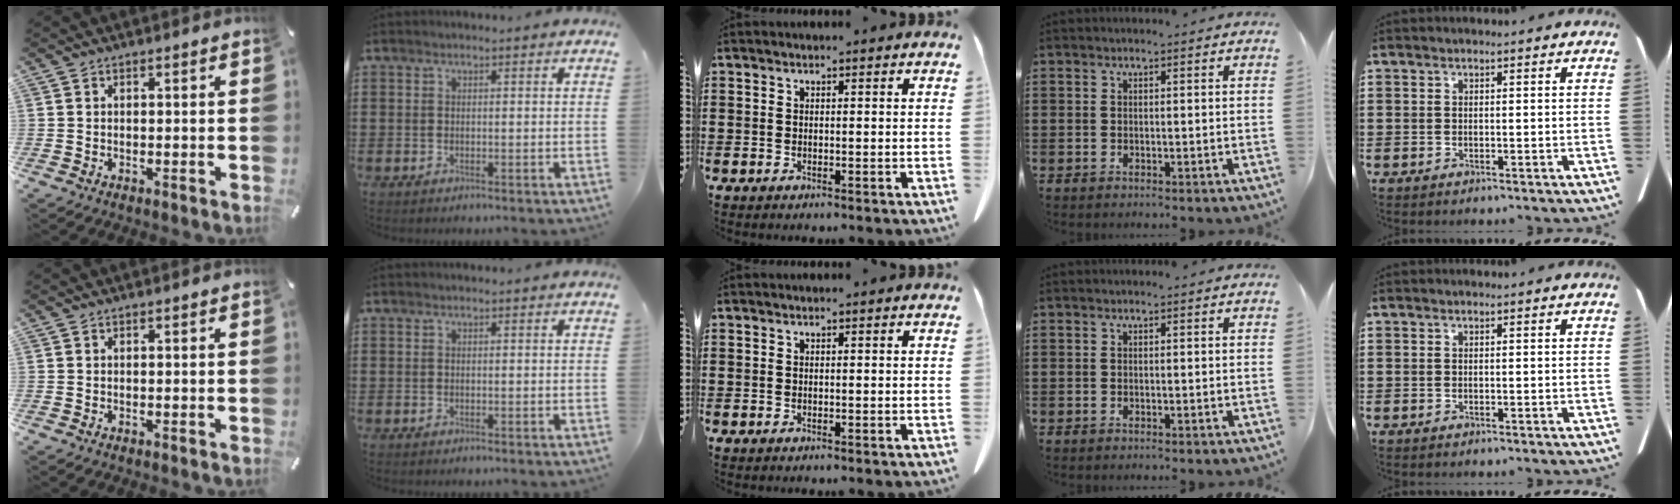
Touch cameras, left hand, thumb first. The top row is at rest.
{}